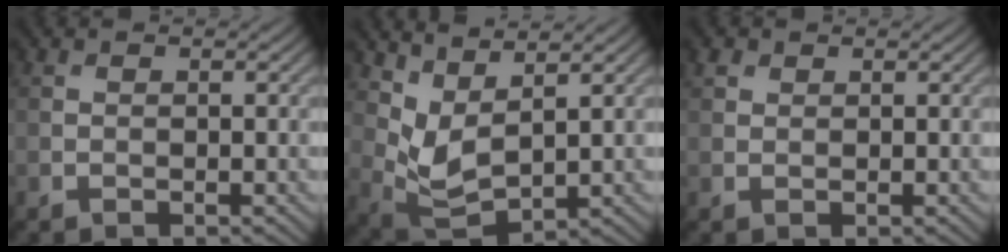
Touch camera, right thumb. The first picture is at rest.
{"total": 5.4, "force": [3.3, 2.2, 3.6], "torque": [-0.098, -0.009, 0.075]}
{"total": 1.2, "force": [0.9, 0.8, 0.3], "torque": [-0.008, 0.004, 0.018]}